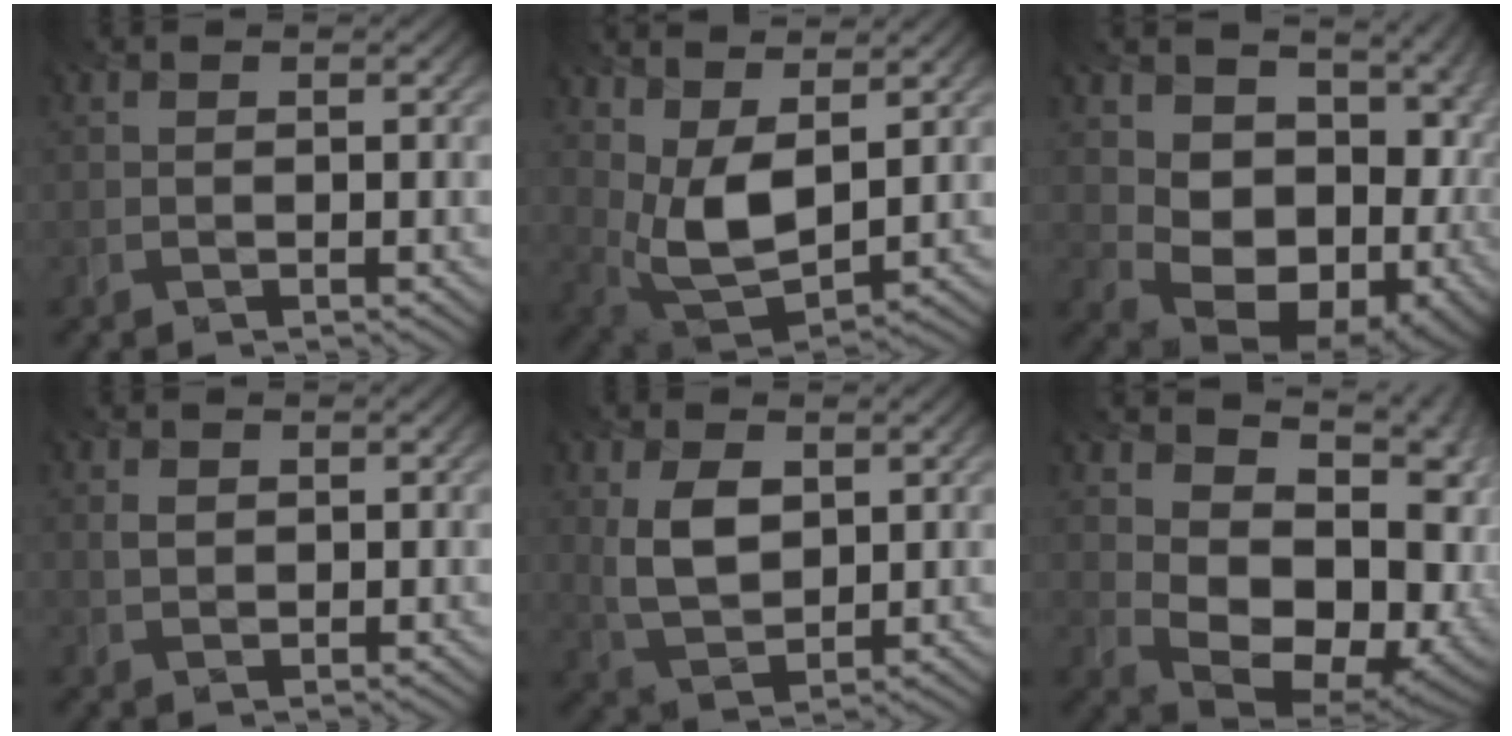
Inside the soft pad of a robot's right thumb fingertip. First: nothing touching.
{"total": 9.6, "force": [3.6, 4.9, 7.4], "torque": [-0.179, -0.004, 0.073]}
{"total": 16.9, "force": [1.1, 11.9, 11.9], "torque": [-0.167, -0.018, 0.065]}
{"total": 1.6, "force": [0.7, 1.2, 0.9], "torque": [-0.027, 0.002, 0.017]}
{"total": 6.7, "force": [1.8, 4.1, 4.9], "torque": [-0.116, 0.002, 0.039]}
{"total": 16.1, "force": [1.9, 11.4, 11.2], "torque": [-0.134, -0.020, 0.055]}